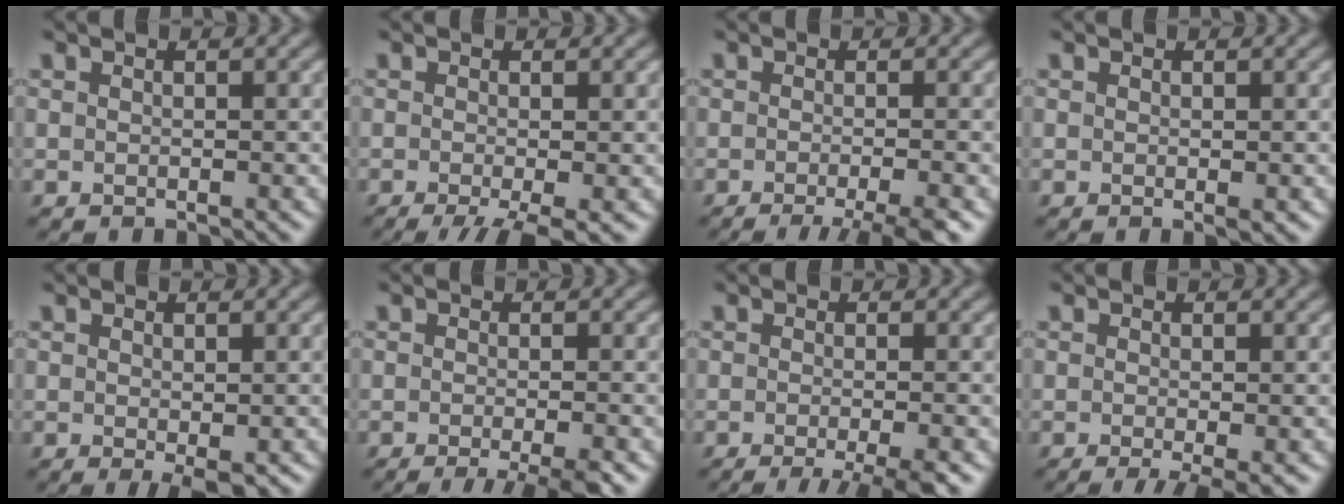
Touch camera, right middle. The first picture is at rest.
{"total": 3.9, "force": [-2.0, 0.8, 3.3], "torque": [-0.052, -0.008, -0.035]}
{"total": 4.6, "force": [-2.7, 0.9, 3.6], "torque": [-0.038, -0.003, -0.045]}
{"total": 0.5, "force": [-0.1, 0.0, 0.5], "torque": [-0.007, -0.002, -0.001]}
{"total": 1.5, "force": [-0.3, 0.4, 1.4], "torque": [-0.021, -0.006, -0.004]}
{"total": 4.3, "force": [-2.5, 0.8, 3.4], "torque": [-0.038, -0.004, -0.040]}
{"total": 4.6, "force": [-2.6, 0.9, 3.8], "torque": [-0.042, -0.005, -0.042]}
{"total": 3.0, "force": [-1.3, 0.5, 2.6], "torque": [-0.041, -0.010, -0.021]}